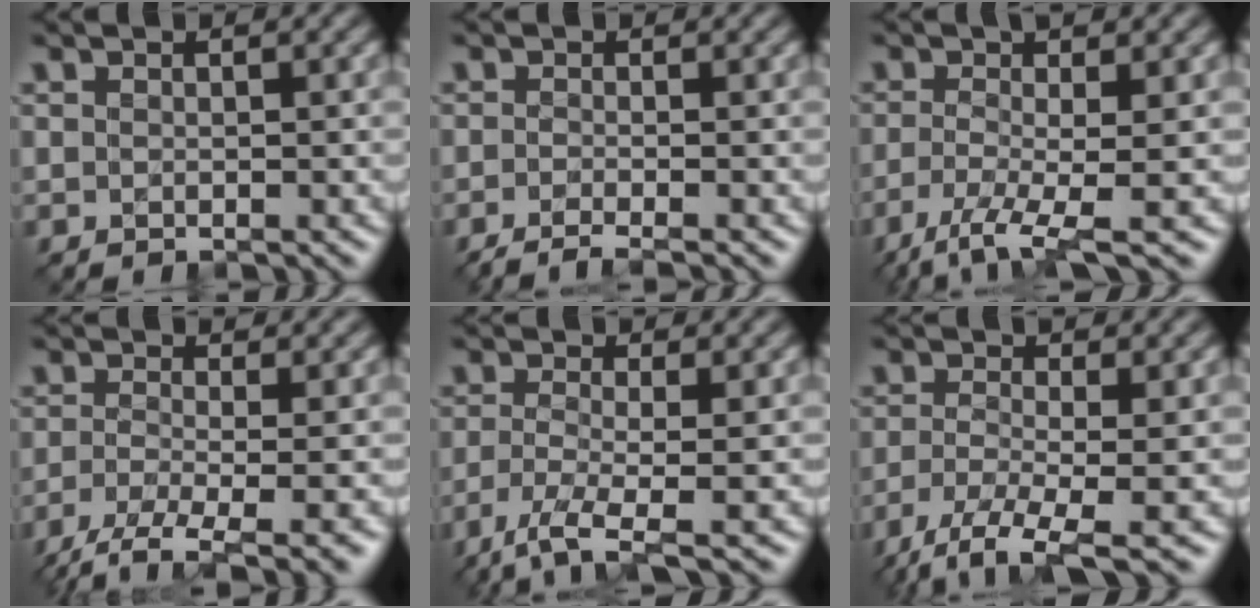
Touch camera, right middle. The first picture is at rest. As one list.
[{"total": 2.1, "force": [-1.3, 0.5, 1.5], "torque": [-0.016, 0.001, -0.035]}, {"total": 5.4, "force": [-2.2, 1.0, 4.8], "torque": [-0.092, 0.000, -0.052]}, {"total": 5.3, "force": [-2.5, 1.5, 4.4], "torque": [-0.076, -0.003, -0.055]}, {"total": 4.2, "force": [-2.1, 1.0, 3.5], "torque": [-0.070, -0.003, -0.052]}, {"total": 5.7, "force": [-3.3, 1.3, 4.5], "torque": [-0.088, -0.004, -0.068]}]